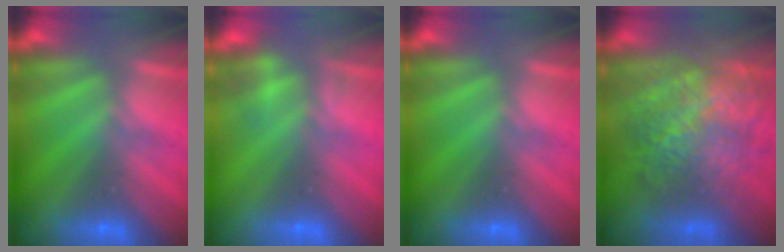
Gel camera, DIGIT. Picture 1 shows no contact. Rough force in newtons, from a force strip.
{"total": 2.3}
{"total": 0.0}
{"total": 11.3}